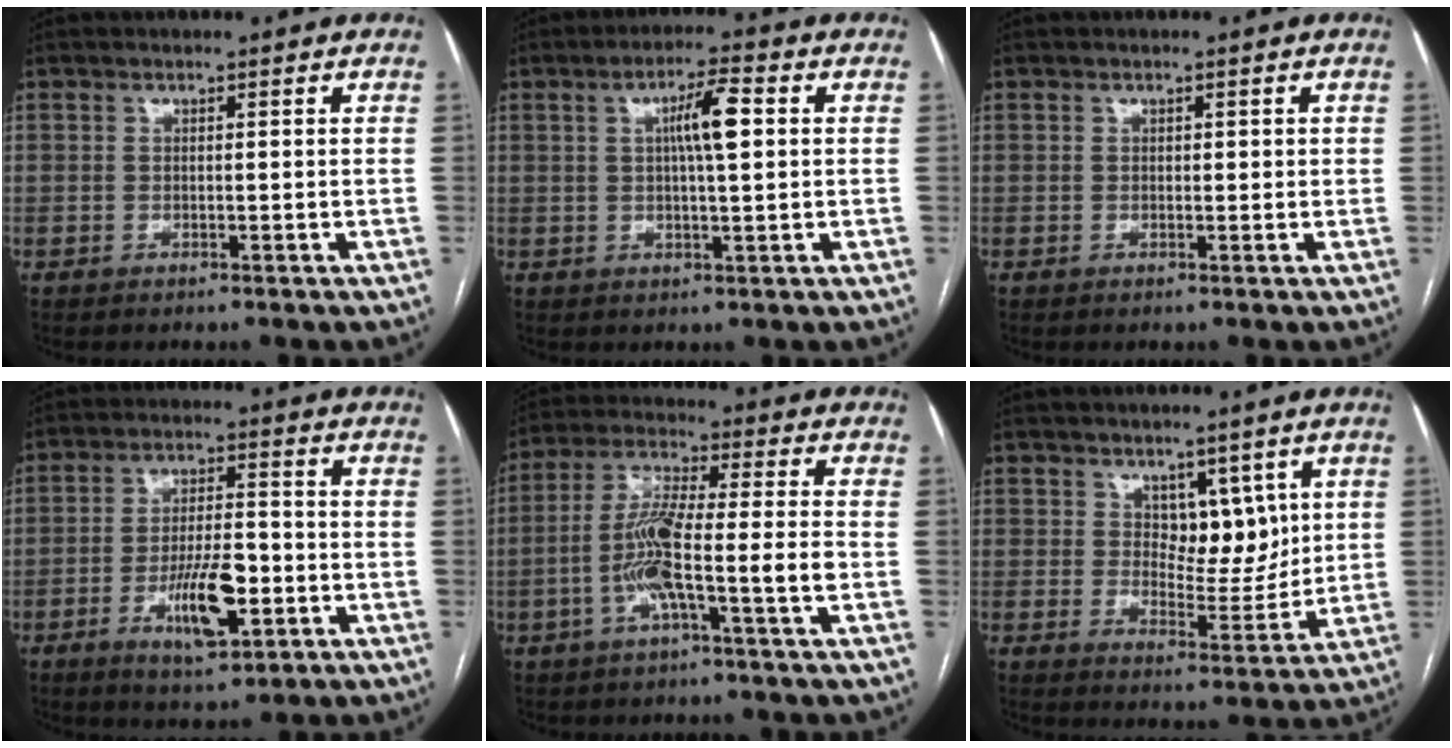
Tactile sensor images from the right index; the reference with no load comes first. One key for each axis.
{"total": 6.3, "fx": 1.2, "fy": 0.7, "fz": 6.2, "tx": -0.108, "ty": 0.011, "tz": 0.019}
{"total": 1.1, "fx": 0.2, "fy": 0.6, "fz": 0.9, "tx": -0.009, "ty": 0.004, "tz": 0.003}
{"total": 9.8, "fx": -3.4, "fy": 2.8, "fz": 8.7, "tx": -0.160, "ty": -0.001, "tz": -0.054}
{"total": 10.3, "fx": -2.8, "fy": 0.4, "fz": 9.8, "tx": -0.194, "ty": 0.012, "tz": -0.058}
{"total": 6.9, "fx": 2.8, "fy": 3.8, "fz": 5.0, "tx": -0.066, "ty": -0.002, "tz": 0.052}